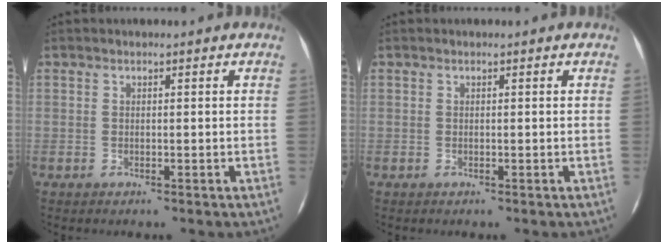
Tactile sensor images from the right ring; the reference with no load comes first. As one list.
[{"total": 0.0}]